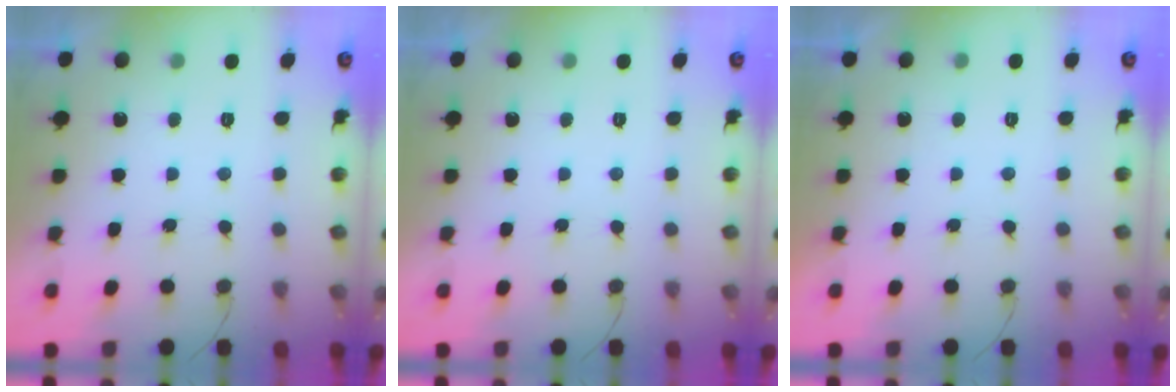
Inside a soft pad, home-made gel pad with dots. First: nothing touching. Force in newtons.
{"total": 0.0}
{"total": 1.9, "press": 1.9, "slide": 0.1}